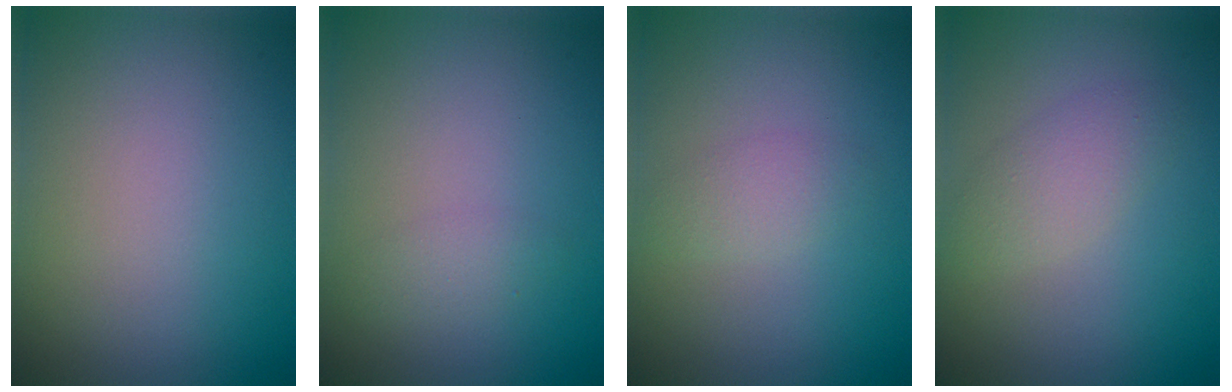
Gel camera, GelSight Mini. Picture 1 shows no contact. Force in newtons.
{"total": 1.2, "press": 1.2, "slide": 0.1}
{"total": 1.6, "press": 1.6, "slide": 0.1}
{"total": 2.5, "press": 2.5, "slide": 0.0}